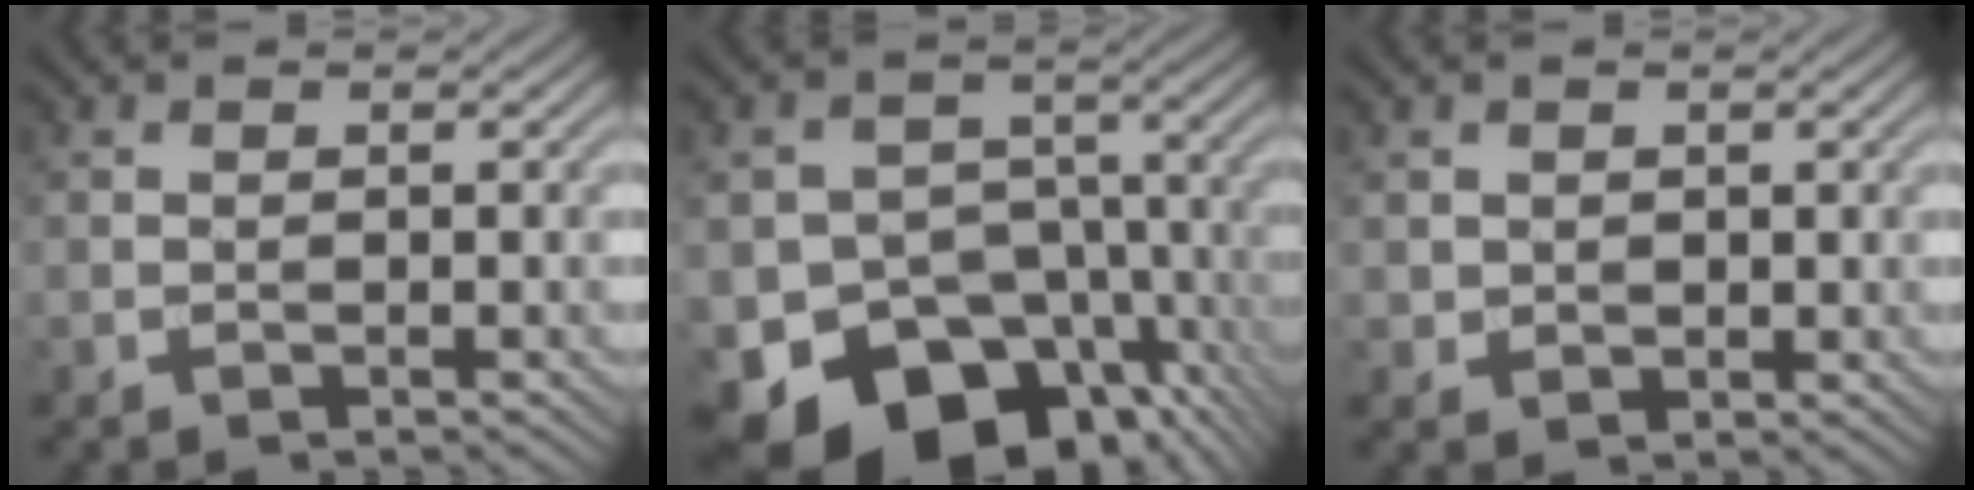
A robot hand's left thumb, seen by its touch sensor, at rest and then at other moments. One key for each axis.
{"total": 18.5, "fx": -10.6, "fy": 13.1, "fz": 7.6, "tx": -0.135, "ty": -0.047, "tz": -0.156}
{"total": 1.6, "fx": 0.8, "fy": 1.4, "fz": 0.5, "tx": -0.017, "ty": -0.005, "tz": 0.018}